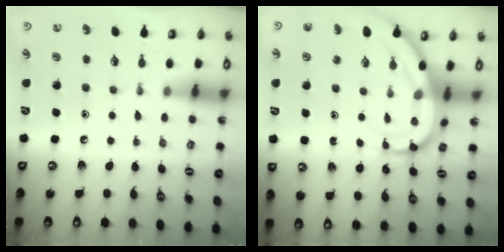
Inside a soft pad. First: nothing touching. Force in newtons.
{"total": 10.5, "press": 10.4, "slide": 1.0}